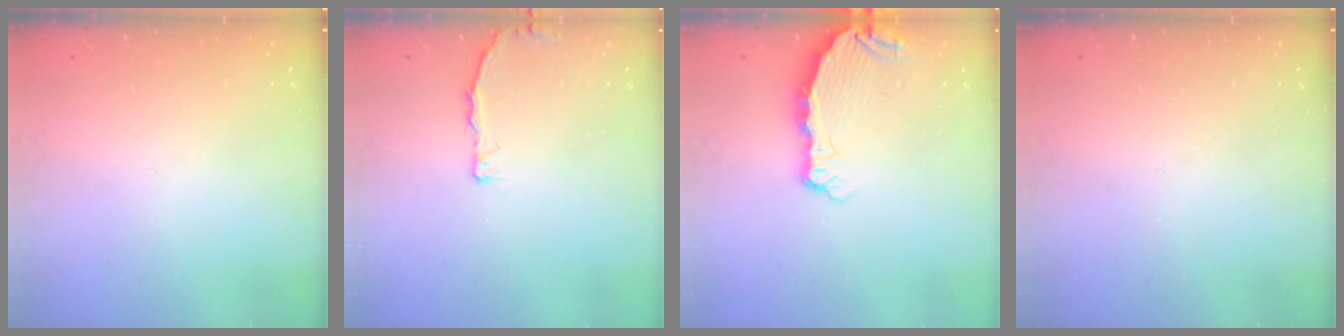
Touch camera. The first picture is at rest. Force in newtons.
{"total": 3.5, "press": 3.5, "slide": 0.4}
{"total": 4.9, "press": 4.9, "slide": 0.3}
{"total": 0.0}